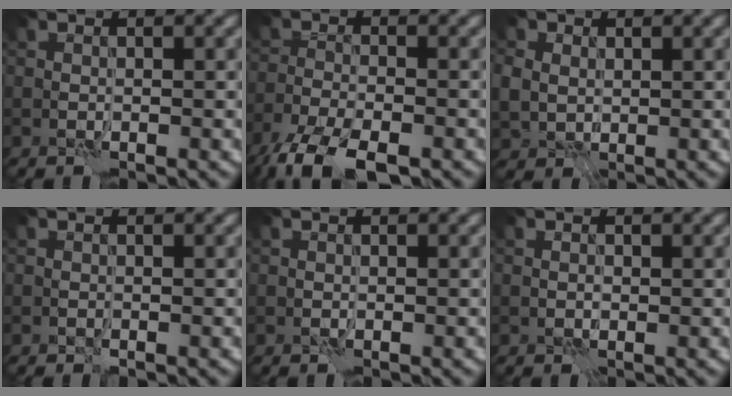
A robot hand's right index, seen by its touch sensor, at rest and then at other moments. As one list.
[{"total": 7.8, "force": [-5.8, 2.8, 4.4], "torque": [-0.087, -0.030, -0.110]}, {"total": 3.1, "force": [1.0, 2.7, 1.3], "torque": [-0.039, 0.006, 0.019]}, {"total": 0.0}, {"total": 0.0}, {"total": 0.0}]